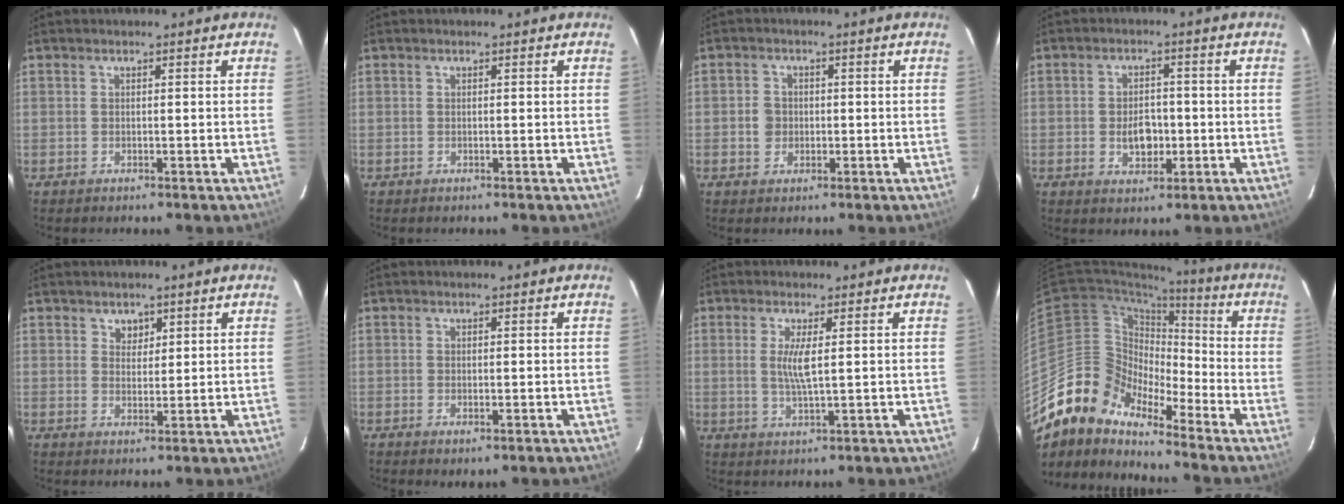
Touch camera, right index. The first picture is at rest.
{"total": 0.0}
{"total": 3.1, "force": [-0.5, 3.0, 0.7], "torque": [-0.014, 0.007, -0.007]}
{"total": 5.3, "force": [-1.1, 3.5, 3.8], "torque": [-0.068, 0.003, -0.013]}
{"total": 2.5, "force": [1.5, 1.9, 0.7], "torque": [-0.004, 0.001, 0.026]}
{"total": 1.5, "force": [-0.6, 0.5, 1.3], "torque": [-0.024, -0.005, -0.008]}
{"total": 4.1, "force": [0.7, 0.4, 4.0], "torque": [-0.080, -0.007, 0.012]}
{"total": 11.6, "force": [-9.9, 5.2, 2.7], "torque": [-0.046, 0.024, -0.205]}